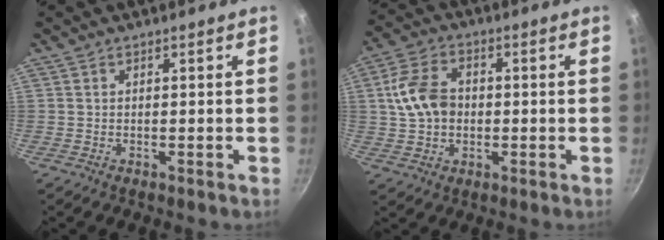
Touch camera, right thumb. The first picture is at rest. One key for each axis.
{"total": 10.2, "fx": 0.6, "fy": 7.5, "fz": 6.9, "tx": -0.121, "ty": 0.018, "tz": 0.004}